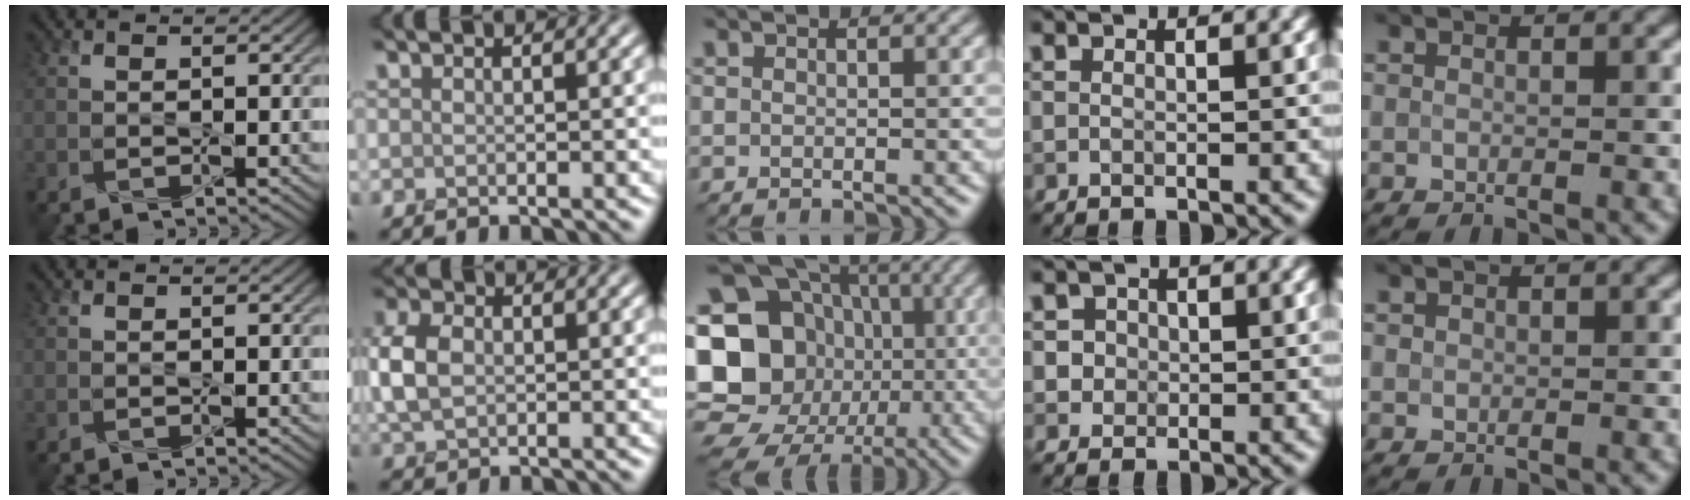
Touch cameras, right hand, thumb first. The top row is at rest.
{"index": {"total": 3.9, "force": [0.0, 2.7, 2.8], "torque": [-0.075, 0.006, -0.002]}, "middle": {"total": 23.1, "force": [-2.1, 20.7, 10.2], "torque": [-0.212, 0.027, -0.077]}, "ring": {"total": 2.0, "force": [0.5, 1.9, 0.4], "torque": [0.012, 0.004, 0.014]}, "little": {"total": 0.5, "force": [0.2, 0.5, 0.1], "torque": [0.004, -0.002, 0.003]}}